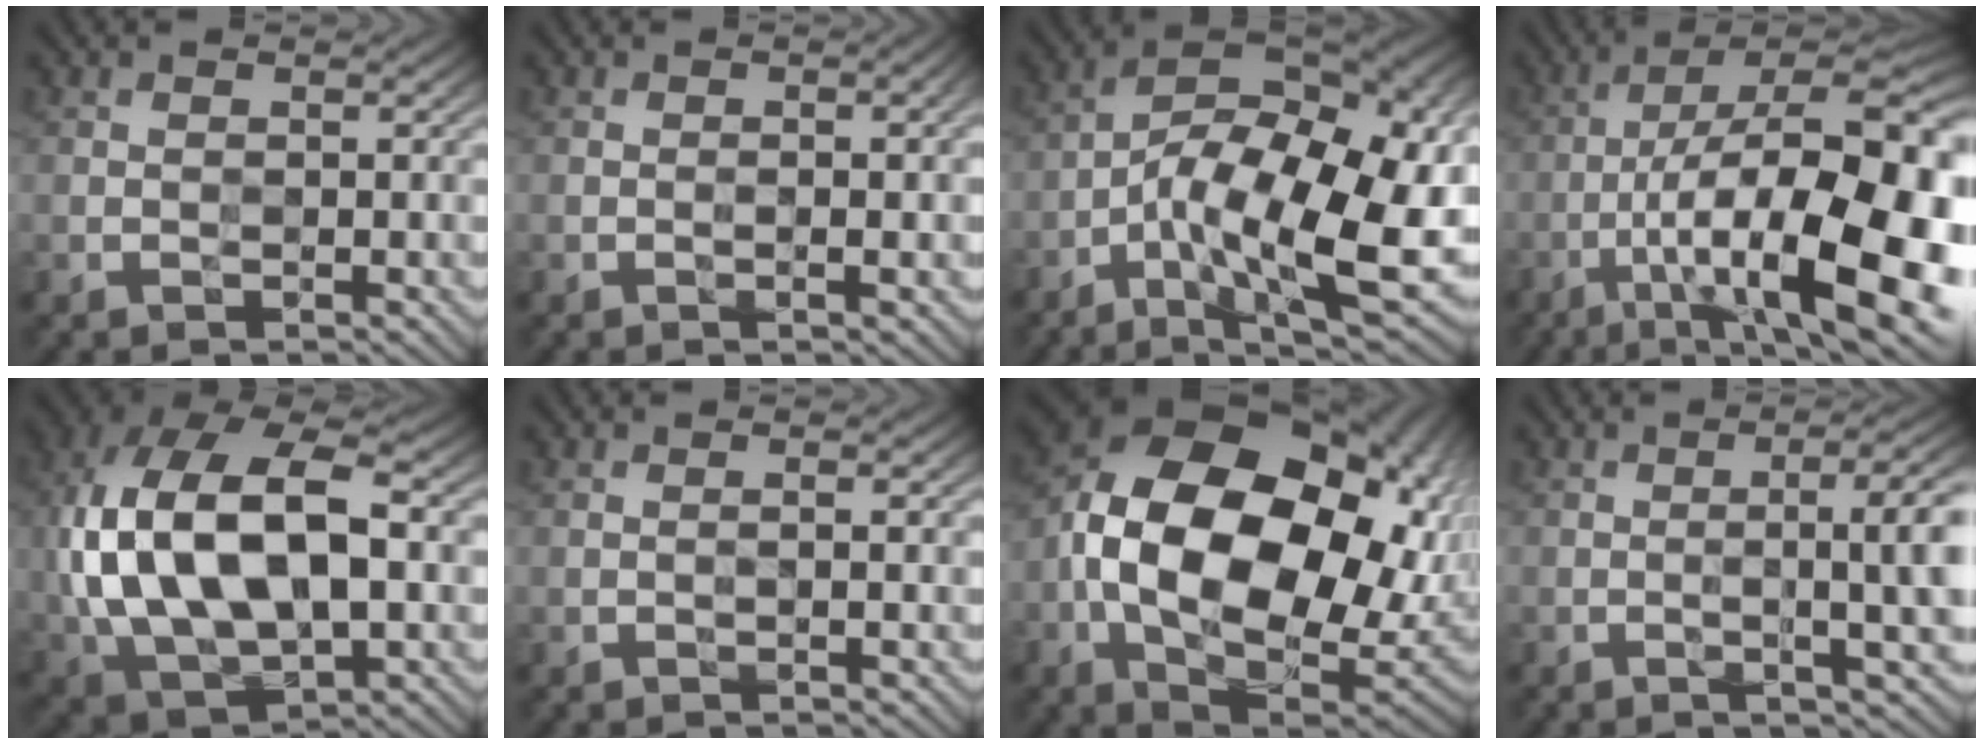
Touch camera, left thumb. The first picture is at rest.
{"total": 3.8, "force": [-0.4, 0.7, 3.7], "torque": [-0.054, 0.003, -0.007]}
{"total": 18.7, "force": [-5.9, 7.3, 16.1], "torque": [-0.256, -0.007, -0.104]}
{"total": 21.0, "force": [-5.5, 6.7, 19.1], "torque": [-0.284, -0.010, -0.084]}
{"total": 19.0, "force": [0.4, 10.9, 15.5], "torque": [-0.330, -0.001, 0.019]}
{"total": 1.1, "force": [-0.1, -0.1, 1.1], "torque": [-0.019, 0.001, -0.003]}
{"total": 22.1, "force": [0.6, 14.6, 16.5], "torque": [-0.328, -0.033, 0.042]}
{"total": 10.4, "force": [0.0, 2.8, 10.0], "torque": [-0.107, 0.018, 0.000]}